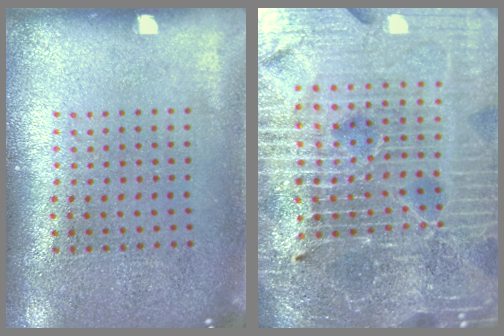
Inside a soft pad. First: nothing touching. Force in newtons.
{"total": 6.9, "press": 6.0, "slide": 3.3}